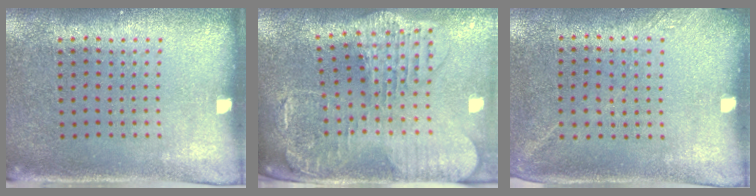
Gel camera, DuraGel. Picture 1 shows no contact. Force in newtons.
{"total": 2.8, "press": 2.4, "slide": 1.4}
{"total": 1.2, "press": 0.9, "slide": 0.8}